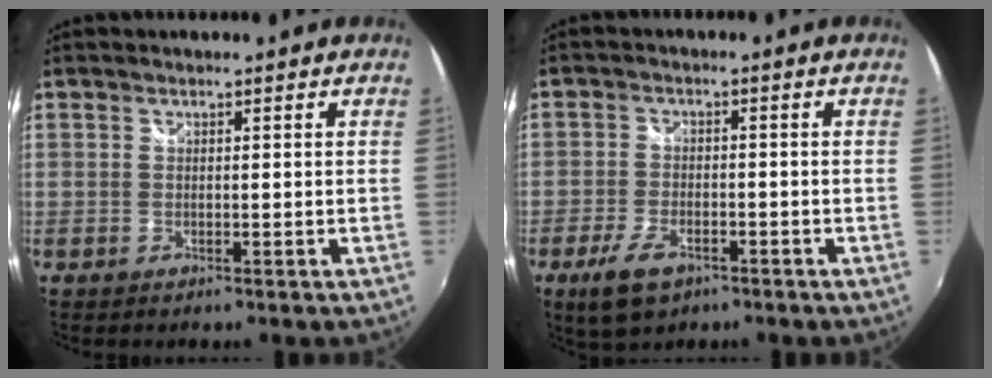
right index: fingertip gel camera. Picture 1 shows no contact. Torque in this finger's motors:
{"motor_torque": [0.51, -0.52, 0.23, 0.04]}